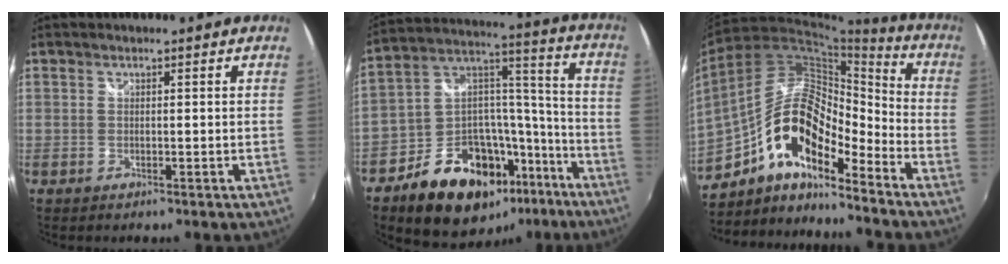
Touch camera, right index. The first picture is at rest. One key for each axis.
{"total": 22.1, "fx": -13.1, "fy": 14.0, "fz": 11.0, "tx": -0.206, "ty": 0.075, "tz": -0.182}
{"total": 16.9, "fx": -9.4, "fy": 6.6, "fz": 12.4, "tx": -0.224, "ty": 0.005, "tz": -0.183}